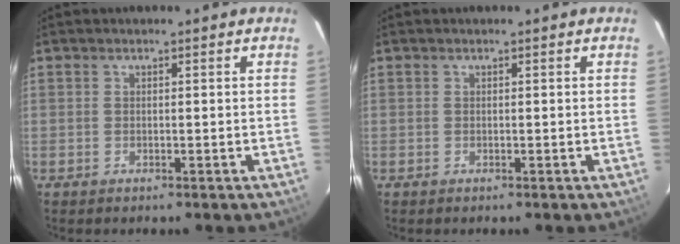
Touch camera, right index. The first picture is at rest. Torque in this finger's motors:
{"motor_torque": [0.00, 0.00, 0.00, 0.01]}